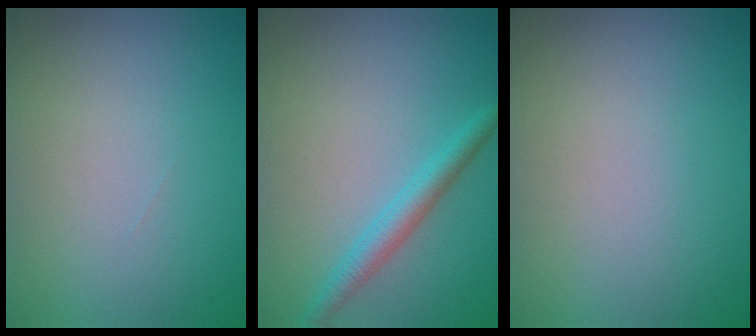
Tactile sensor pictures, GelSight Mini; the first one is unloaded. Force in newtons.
{"total": 2.4, "press": 2.4, "slide": 0.1}
{"total": 0.0}